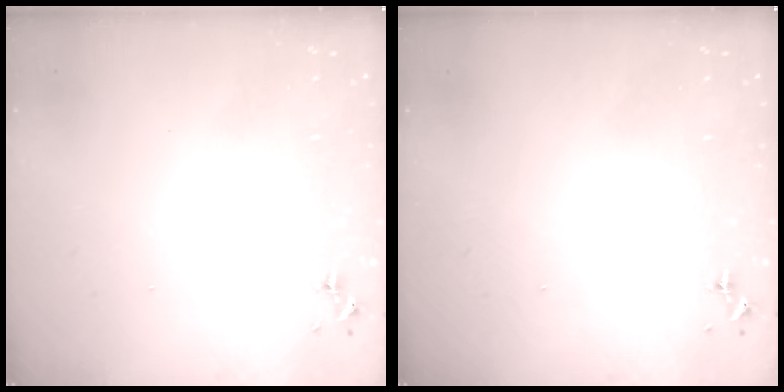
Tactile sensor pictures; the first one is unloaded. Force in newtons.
{"total": 0.0}